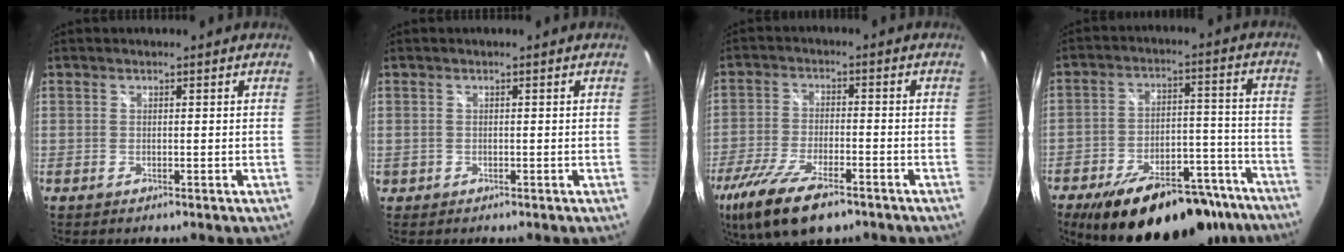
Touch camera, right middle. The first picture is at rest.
{"total": 1.0, "force": [-0.2, 1.0, 0.2], "torque": [-0.003, -0.003, -0.003]}
{"total": 14.7, "force": [-9.8, 5.0, 9.7], "torque": [-0.217, -0.044, -0.178]}
{"total": 25.0, "force": [-19.2, 10.0, 12.6], "torque": [-0.205, 0.017, -0.247]}